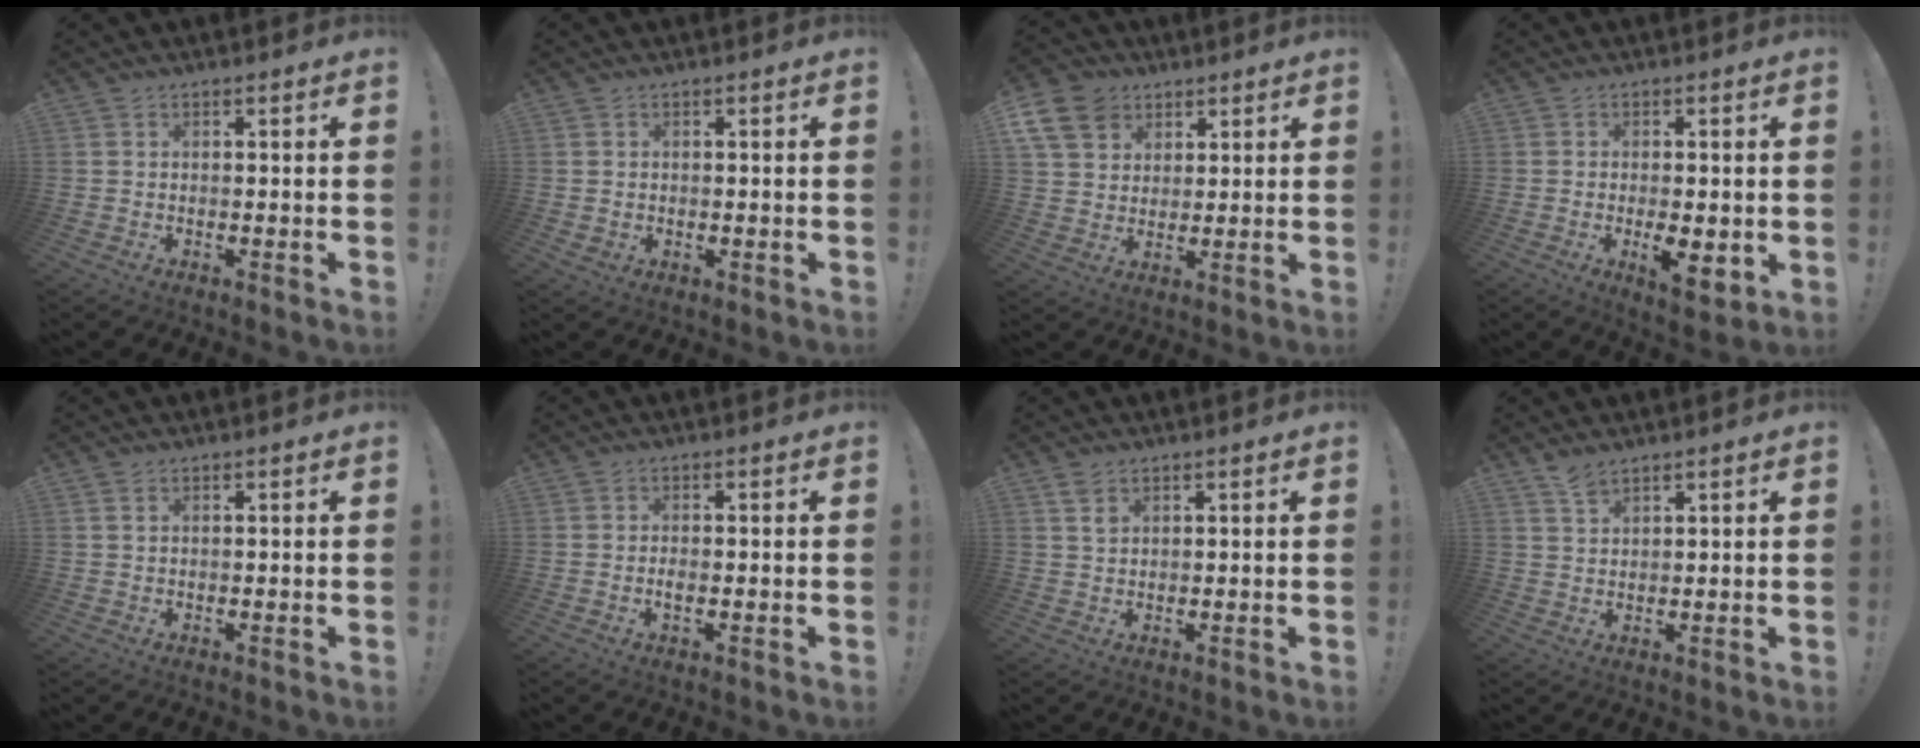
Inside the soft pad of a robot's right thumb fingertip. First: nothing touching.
{"total": 1.2, "force": [0.6, 1.0, 0.4], "torque": [0.001, -0.003, 0.010]}
{"total": 11.5, "force": [5.6, 8.8, 5.0], "torque": [-0.086, -0.034, 0.113]}
{"total": 7.4, "force": [-1.5, 2.9, 6.6], "torque": [-0.091, -0.009, -0.021]}
{"total": 0.5, "force": [0.3, 0.4, 0.2], "torque": [-0.005, 0.002, 0.006]}
{"total": 1.7, "force": [-0.7, 0.6, 1.5], "torque": [-0.020, -0.002, -0.013]}
{"total": 2.2, "force": [1.5, 1.1, 1.0], "torque": [-0.012, -0.006, 0.026]}
{"total": 3.5, "force": [3.0, 1.0, 1.6], "torque": [-0.021, -0.021, 0.052]}